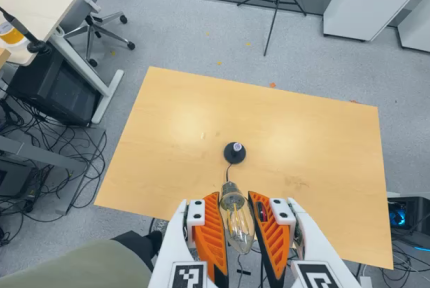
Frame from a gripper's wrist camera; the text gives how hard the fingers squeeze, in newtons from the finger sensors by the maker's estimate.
{"total": 20.4, "left": 22.0, "right": 18.8}